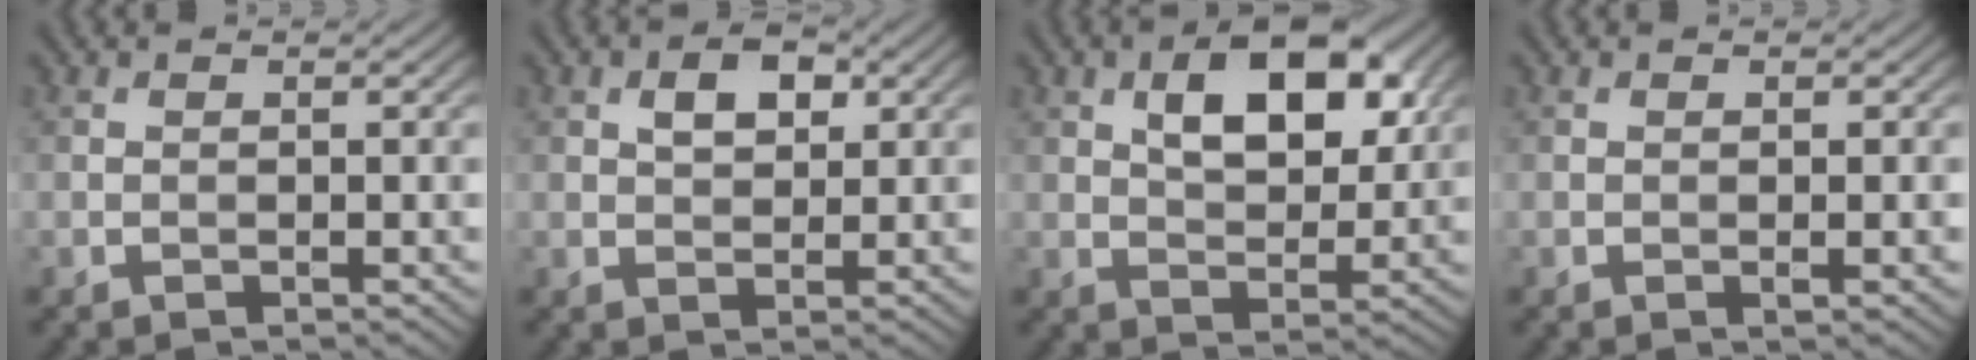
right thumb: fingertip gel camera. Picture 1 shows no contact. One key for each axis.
{"total": 3.7, "fx": 1.3, "fy": 2.2, "fz": 2.7, "tx": -0.048, "ty": 0.004, "tz": 0.022}
{"total": 9.4, "fx": 3.3, "fy": 4.9, "fz": 7.2, "tx": -0.113, "ty": 0.005, "tz": 0.052}
{"total": 1.1, "fx": -0.2, "fy": 0.1, "fz": 1.1, "tx": -0.020, "ty": -0.002, "tz": -0.004}